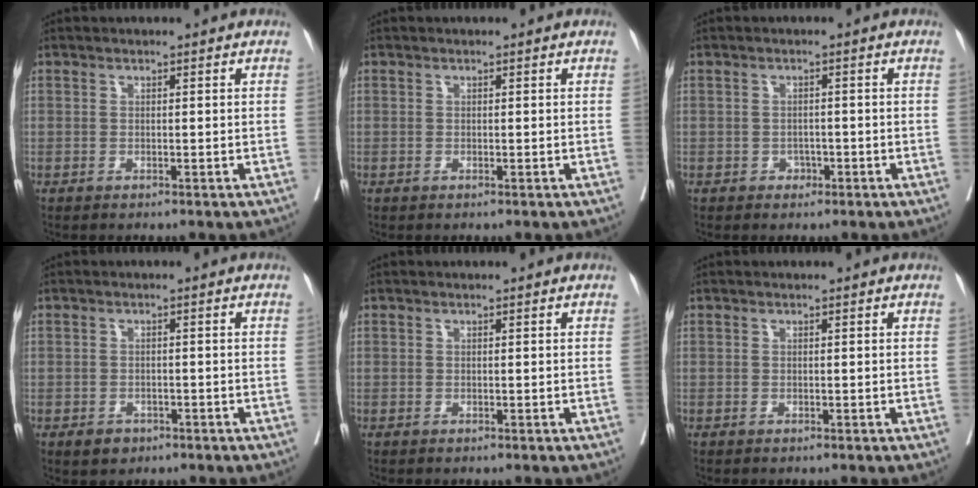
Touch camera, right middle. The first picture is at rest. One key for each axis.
{"total": 0.0}
{"total": 1.4, "fx": -0.7, "fy": 1.1, "fz": 0.5, "tx": -0.007, "ty": 0.004, "tz": -0.009}
{"total": 2.3, "fx": -1.4, "fy": 1.7, "fz": 0.8, "tx": -0.011, "ty": 0.003, "tz": -0.014}
{"total": 0.0}
{"total": 0.0}